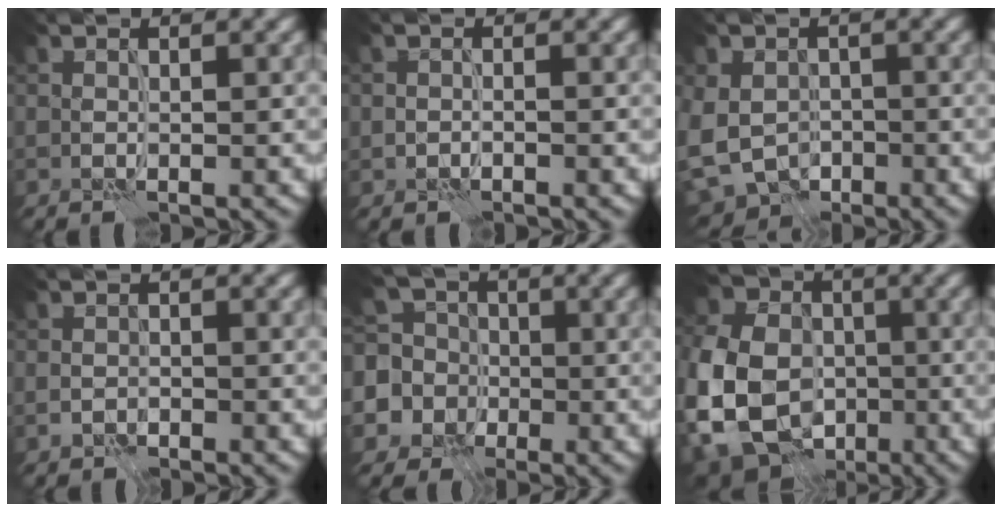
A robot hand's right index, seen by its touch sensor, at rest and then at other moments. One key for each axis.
{"total": 0.7, "fx": -0.6, "fy": -0.2, "fz": -0.3, "tx": 0.010, "ty": -0.003, "tz": -0.010}
{"total": 7.4, "fx": -2.4, "fy": 5.9, "fz": 3.7, "tx": -0.074, "ty": -0.021, "tz": -0.043}
{"total": 1.1, "fx": -0.6, "fy": 0.9, "fz": 0.4, "tx": -0.007, "ty": -0.005, "tz": -0.007}
{"total": 6.9, "fx": -0.9, "fy": 6.6, "fz": 1.9, "tx": -0.046, "ty": 0.025, "tz": -0.050}
{"total": 14.0, "fx": -3.5, "fy": 11.3, "fz": 7.4, "tx": -0.181, "ty": -0.017, "tz": -0.082}